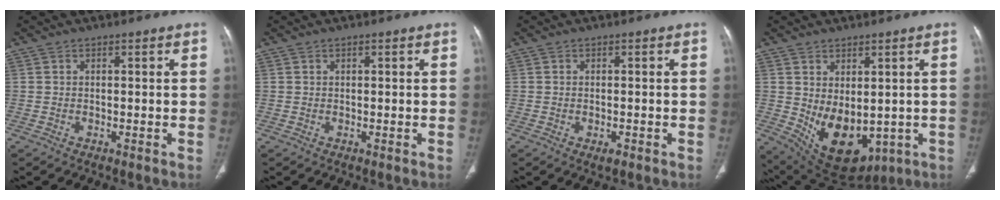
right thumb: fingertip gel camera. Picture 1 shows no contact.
{"total": 0.0}
{"total": 1.6, "force": [-0.7, 0.8, 1.2], "torque": [-0.019, 0.002, -0.008]}
{"total": 13.2, "force": [-1.3, 8.2, 10.3], "torque": [-0.145, -0.014, 0.018]}